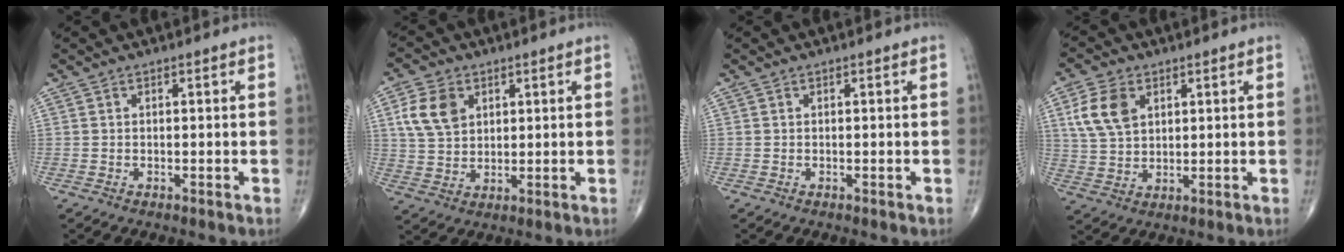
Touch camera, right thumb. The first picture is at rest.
{"total": 8.2, "force": [2.9, 5.9, 4.9], "torque": [-0.081, -0.006, 0.059]}
{"total": 0.0}
{"total": 8.5, "force": [3.2, 5.6, 5.5], "torque": [-0.102, -0.006, 0.065]}